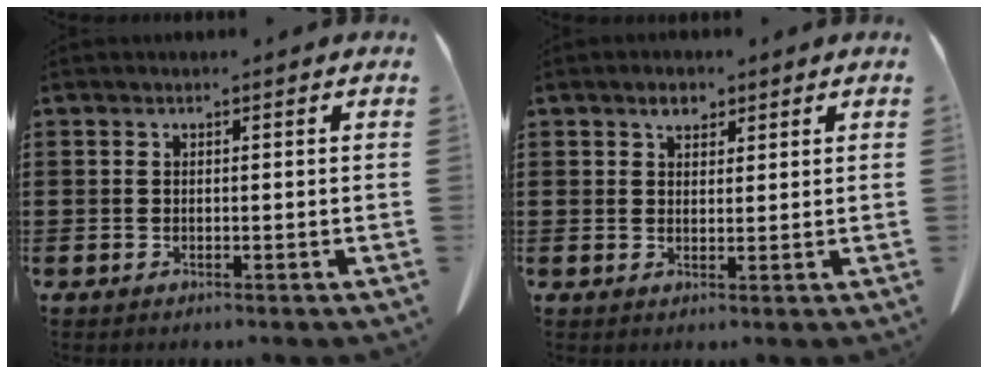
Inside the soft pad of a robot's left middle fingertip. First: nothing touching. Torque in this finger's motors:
{"motor_torque": [1.75, 0.38, 0.09, 0.03]}